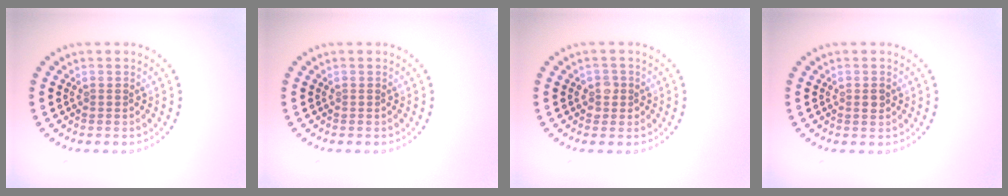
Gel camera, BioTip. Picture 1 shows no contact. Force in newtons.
{"total": 0.0}
{"total": 1.4, "press": 1.3, "slide": 0.6}
{"total": 1.0, "press": 1.0, "slide": 0.2}